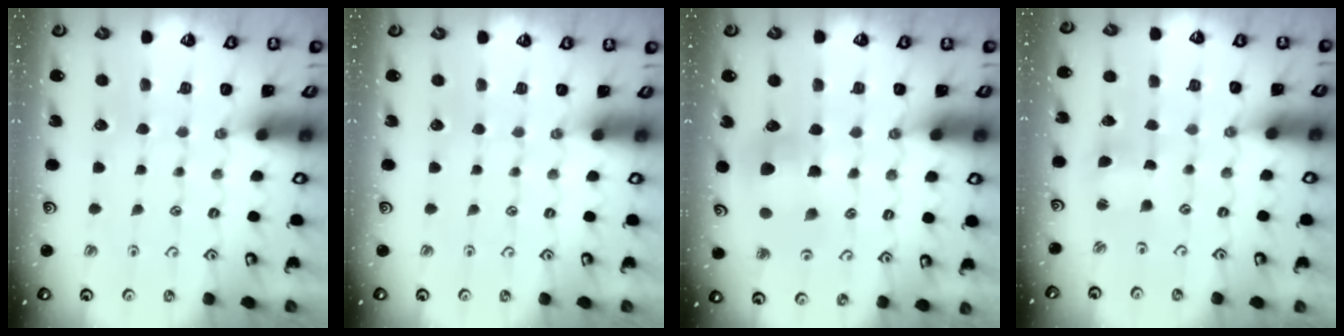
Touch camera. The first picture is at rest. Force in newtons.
{"total": 0.0}
{"total": 7.6, "press": 7.5, "slide": 0.8}
{"total": 2.7, "press": 2.7, "slide": 0.2}